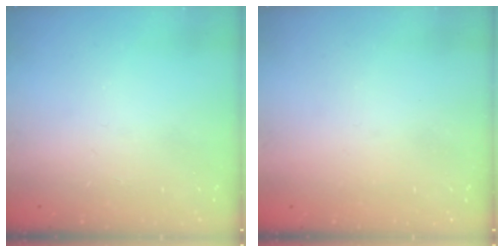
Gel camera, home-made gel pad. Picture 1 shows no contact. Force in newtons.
{"total": 0.8, "press": 0.7, "slide": 0.3}